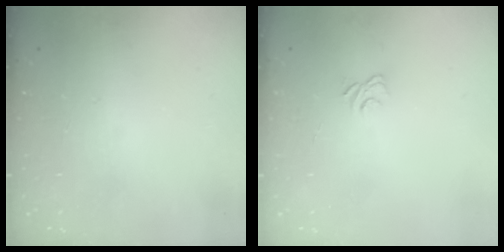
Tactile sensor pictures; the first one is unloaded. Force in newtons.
{"total": 3.3, "press": 3.0, "slide": 1.3}